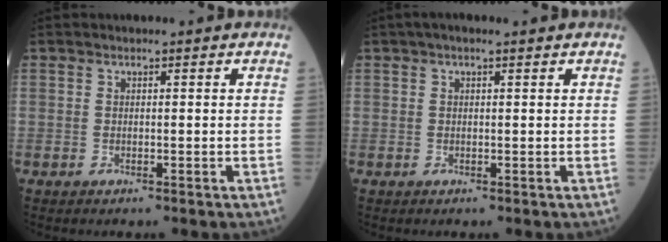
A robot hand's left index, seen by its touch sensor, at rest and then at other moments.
{"total": 2.8, "force": [1.9, 0.4, 2.0], "torque": [-0.036, 0.025, 0.030]}